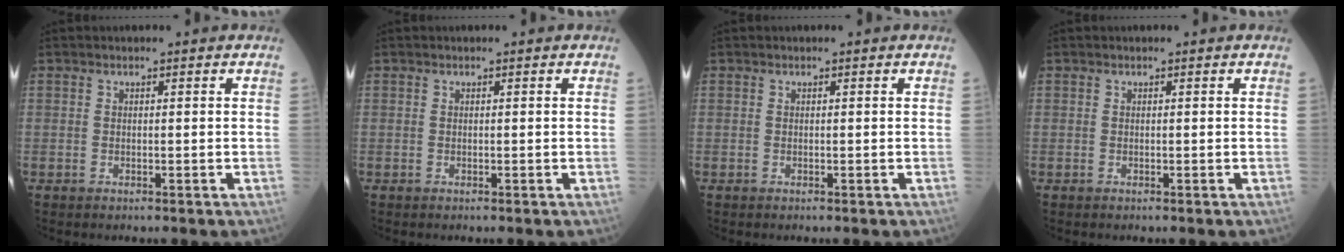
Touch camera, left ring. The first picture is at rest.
{"total": 0.0}
{"total": 0.0}
{"total": 0.0}